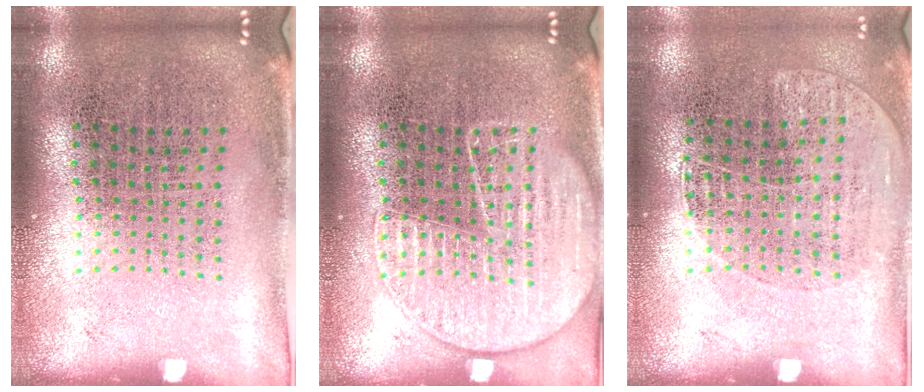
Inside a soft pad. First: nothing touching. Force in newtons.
{"total": 2.9, "press": 2.9, "slide": 0.3}
{"total": 1.2, "press": 0.9, "slide": 0.7}